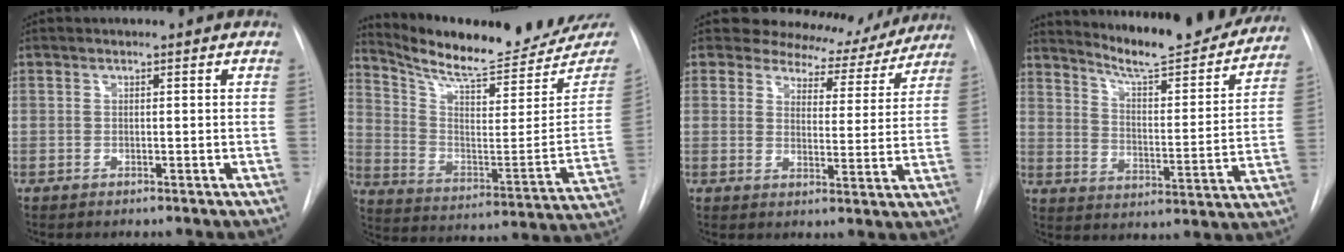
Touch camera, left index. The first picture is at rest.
{"total": 22.7, "force": [20.8, 3.3, 8.6], "torque": [-0.143, -0.074, 0.296]}
{"total": 10.1, "force": [9.2, 4.1, 0.9], "torque": [0.006, -0.012, 0.102]}
{"total": 20.5, "force": [18.9, 2.1, 7.7], "torque": [-0.109, -0.061, 0.253]}